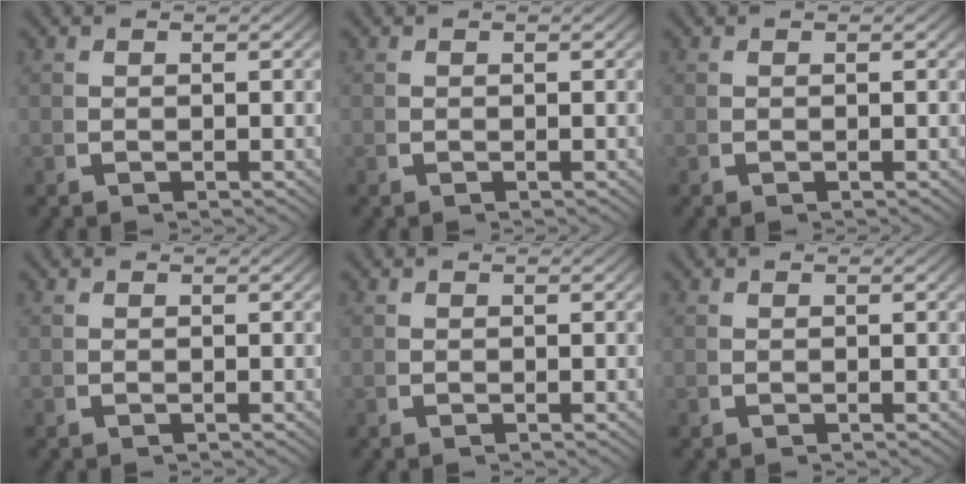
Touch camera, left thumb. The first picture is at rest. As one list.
[{"total": 0.0}, {"total": 0.0}, {"total": 0.0}, {"total": 0.0}, {"total": 0.0}]